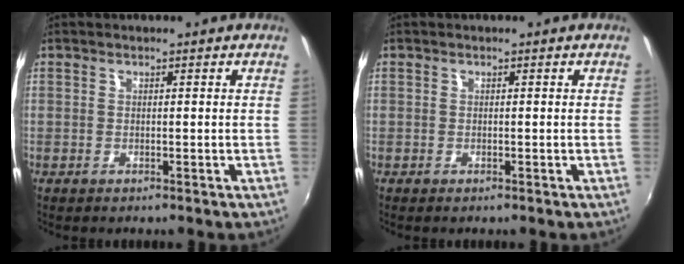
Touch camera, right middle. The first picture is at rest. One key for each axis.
{"total": 0.0}